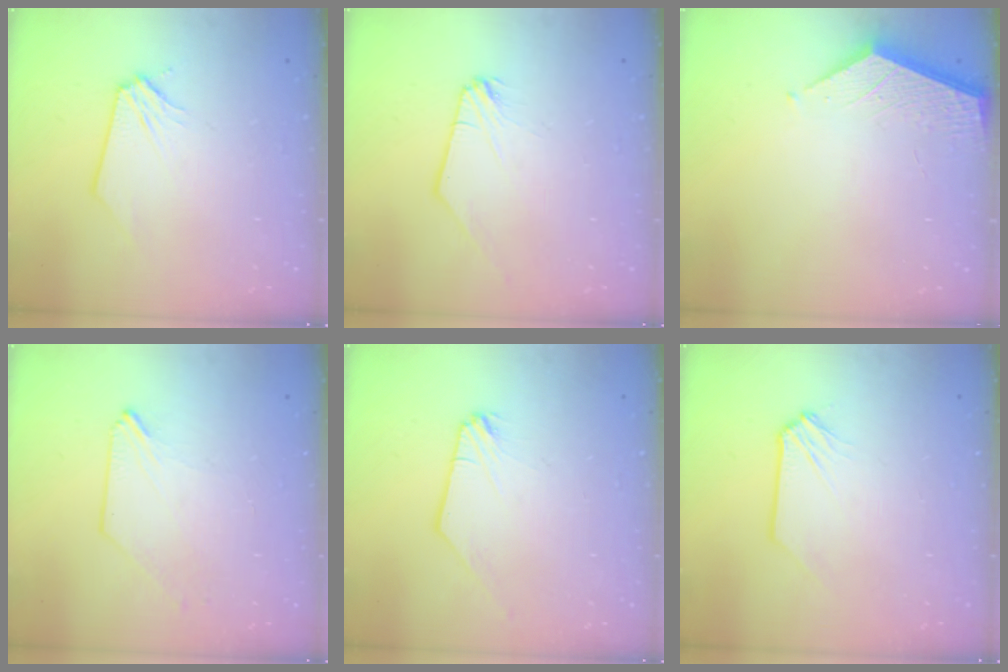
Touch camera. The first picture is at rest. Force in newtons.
{"total": 0.0}
{"total": 1.9, "press": 1.9, "slide": 0.2}
{"total": 0.0}
{"total": 0.6, "press": 0.6, "slide": 0.1}
{"total": 0.6, "press": 0.6, "slide": 0.1}